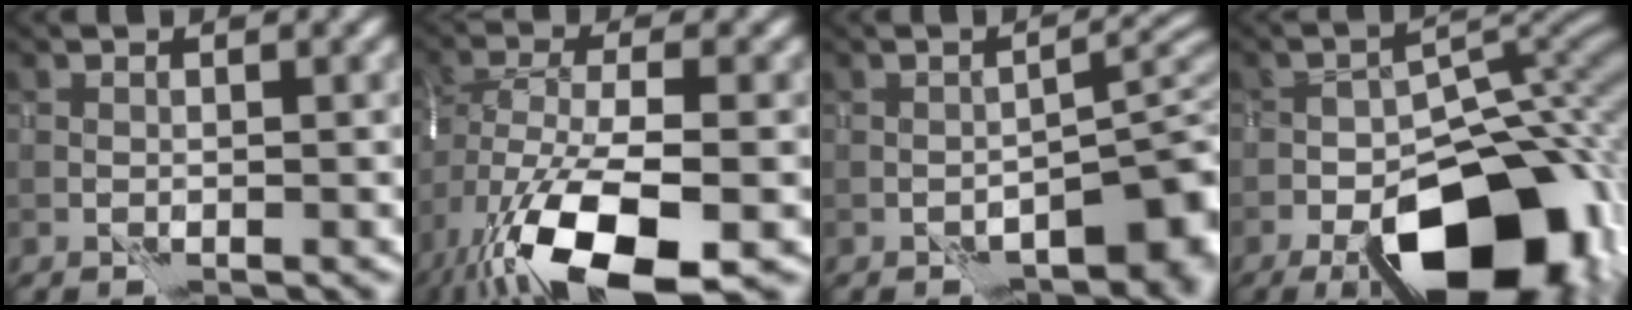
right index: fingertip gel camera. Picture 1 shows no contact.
{"total": 13.3, "force": [-6.5, 5.3, 10.3], "torque": [-0.209, -0.032, -0.115]}
{"total": 8.8, "force": [-4.7, 4.3, 6.1], "torque": [-0.064, -0.015, -0.070]}
{"total": 15.3, "force": [-8.2, 7.6, 10.5], "torque": [-0.117, -0.005, -0.133]}